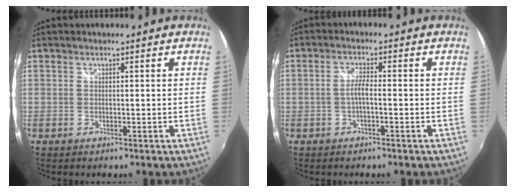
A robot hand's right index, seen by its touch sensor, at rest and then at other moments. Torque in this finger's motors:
{"motor_torque": [0.47, -0.09, 0.26, 0.05]}